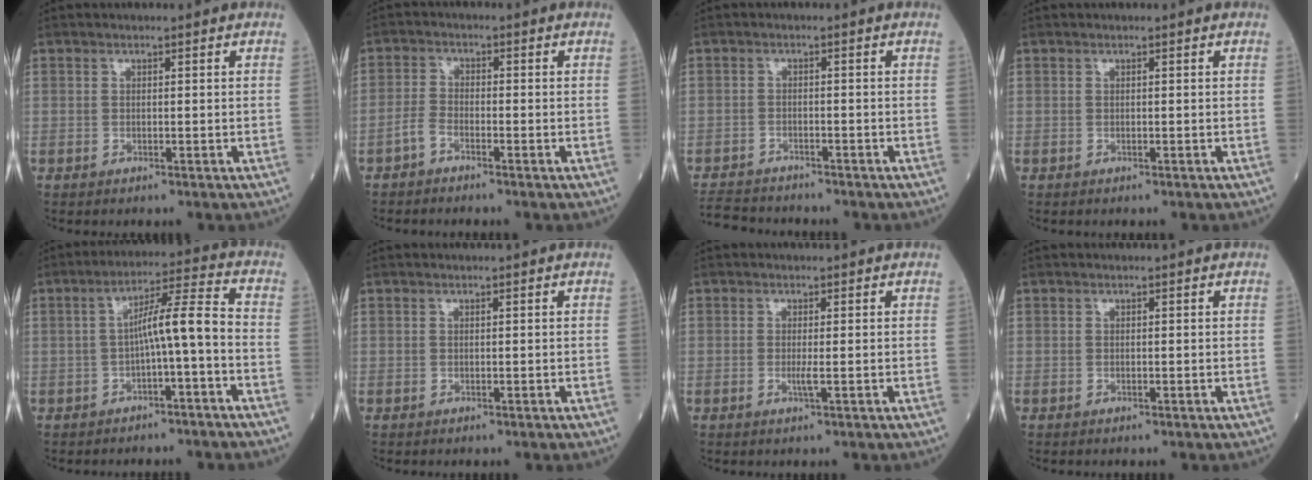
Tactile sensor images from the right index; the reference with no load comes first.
{"total": 2.4, "force": [-1.8, 0.9, 1.2], "torque": [-0.028, 0.003, -0.039]}
{"total": 6.2, "force": [-5.9, 1.7, 0.8], "torque": [-0.013, -0.011, -0.100]}
{"total": 0.0}
{"total": 7.0, "force": [-1.7, 0.1, 6.8], "torque": [-0.110, 0.027, -0.025]}
{"total": 0.0}
{"total": 1.1, "force": [-0.2, -0.2, 1.1], "torque": [-0.023, -0.003, -0.007]}
{"total": 0.0}